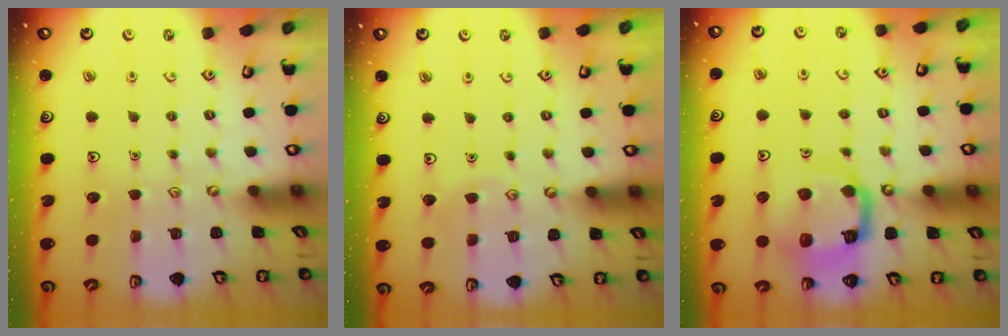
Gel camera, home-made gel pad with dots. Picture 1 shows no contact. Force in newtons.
{"total": 3.4, "press": 3.3, "slide": 0.3}
{"total": 11.5, "press": 11.4, "slide": 1.4}